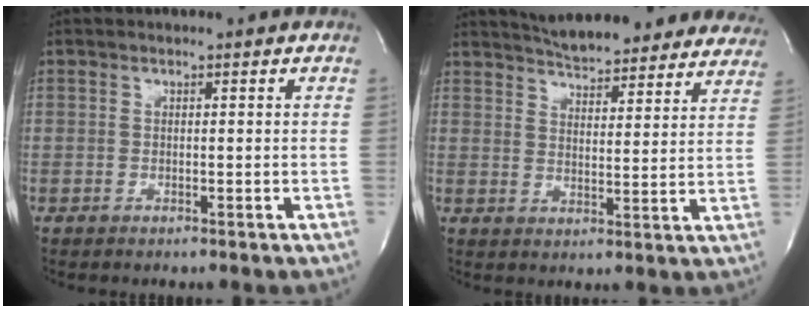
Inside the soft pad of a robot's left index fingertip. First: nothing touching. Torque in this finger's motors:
{"motor_torque": [1.11, -1.03, 0.21, 0.00]}